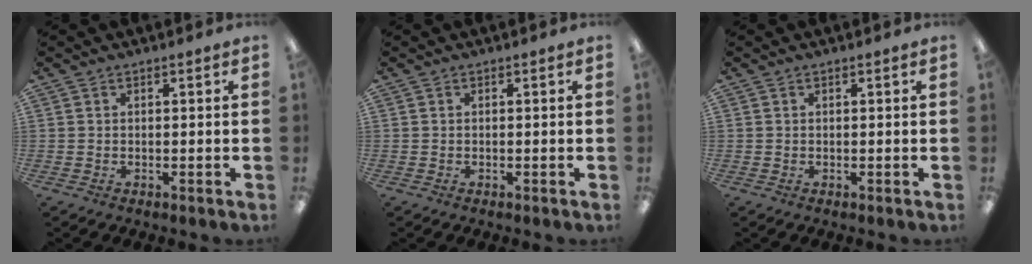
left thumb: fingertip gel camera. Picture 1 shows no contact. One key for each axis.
{"total": 0.0}
{"total": 0.0}